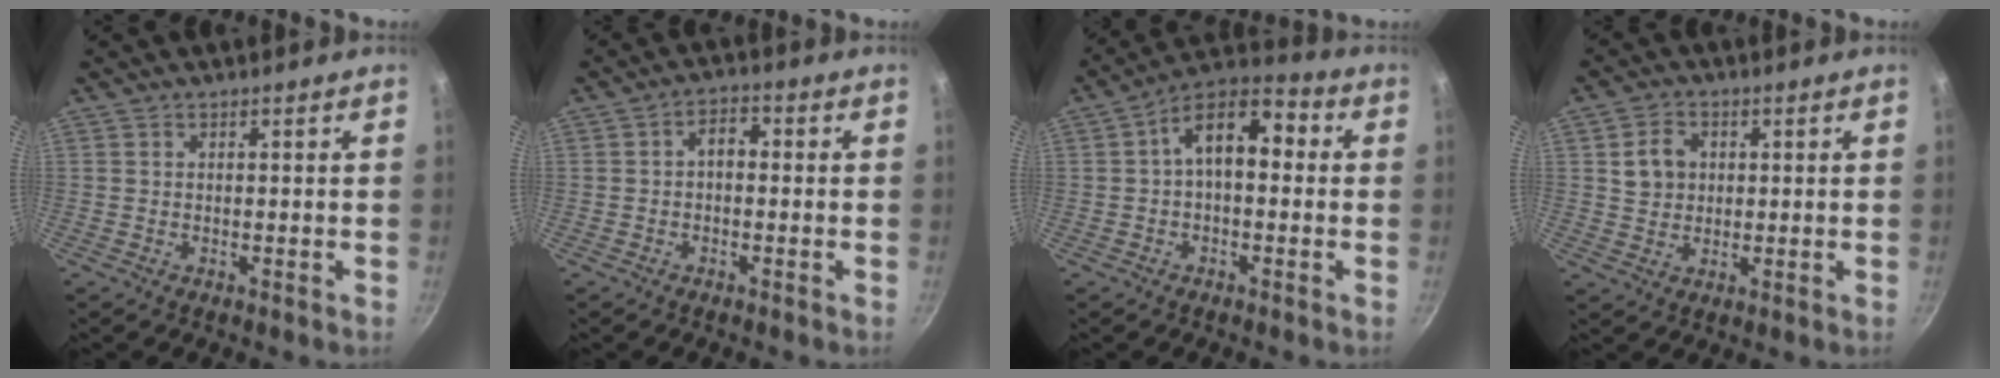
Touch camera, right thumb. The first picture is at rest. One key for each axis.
{"total": 3.4, "fx": -0.2, "fy": 2.2, "fz": 2.6, "tx": -0.030, "ty": 0.016, "tz": -0.013}
{"total": 11.5, "fx": 1.1, "fy": 6.5, "fz": 9.4, "tx": -0.128, "ty": 0.041, "tz": 0.004}
{"total": 5.8, "fx": 1.3, "fy": 4.7, "fz": 3.1, "tx": -0.036, "ty": -0.001, "tz": 0.022}